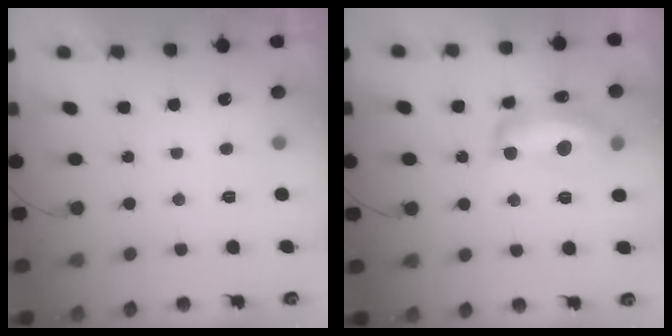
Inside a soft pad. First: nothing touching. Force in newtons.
{"total": 13.7, "press": 13.7, "slide": 0.8}